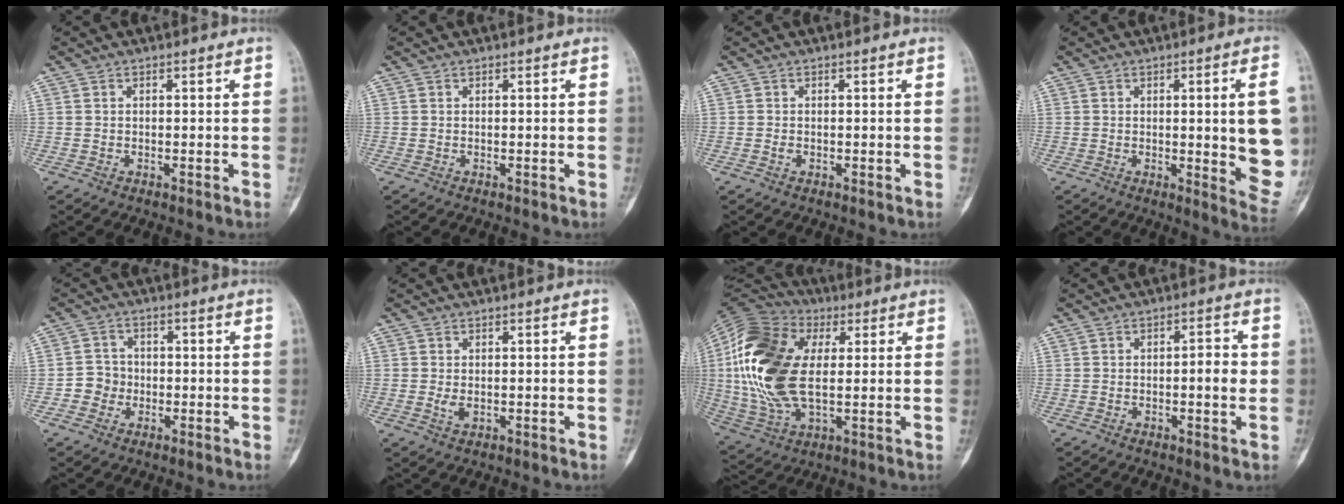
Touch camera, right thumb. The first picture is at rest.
{"total": 0.0}
{"total": 0.7, "force": [-0.2, 0.6, 0.5], "torque": [-0.008, 0.000, -0.006]}
{"total": 14.5, "force": [0.6, 3.0, 14.2], "torque": [-0.155, -0.017, 0.012]}
{"total": 4.0, "force": [-1.1, 3.8, 0.9], "torque": [0.008, 0.013, -0.029]}
{"total": 1.9, "force": [-0.1, 1.2, 1.4], "torque": [-0.029, -0.004, -0.002]}
{"total": 22.5, "force": [3.3, 12.8, 18.2], "torque": [-0.380, 0.000, 0.054]}
{"total": 4.7, "force": [-0.4, 1.6, 4.4], "torque": [-0.058, 0.002, -0.007]}